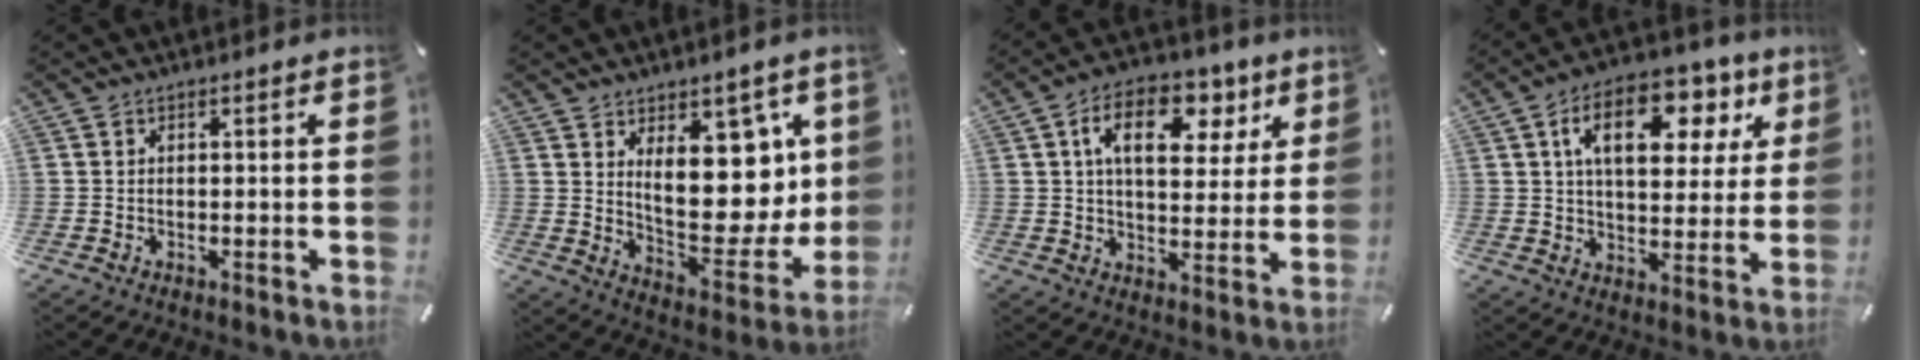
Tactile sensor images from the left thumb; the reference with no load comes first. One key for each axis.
{"total": 17.4, "fx": 6.1, "fy": 10.3, "fz": 12.6, "tx": -0.153, "ty": -0.060, "tz": 0.110}
{"total": 13.7, "fx": 6.0, "fy": 8.3, "fz": 9.1, "tx": -0.135, "ty": -0.012, "tz": 0.100}
{"total": 15.9, "fx": 6.9, "fy": 9.2, "fz": 11.0, "tx": -0.165, "ty": -0.016, "tz": 0.112}